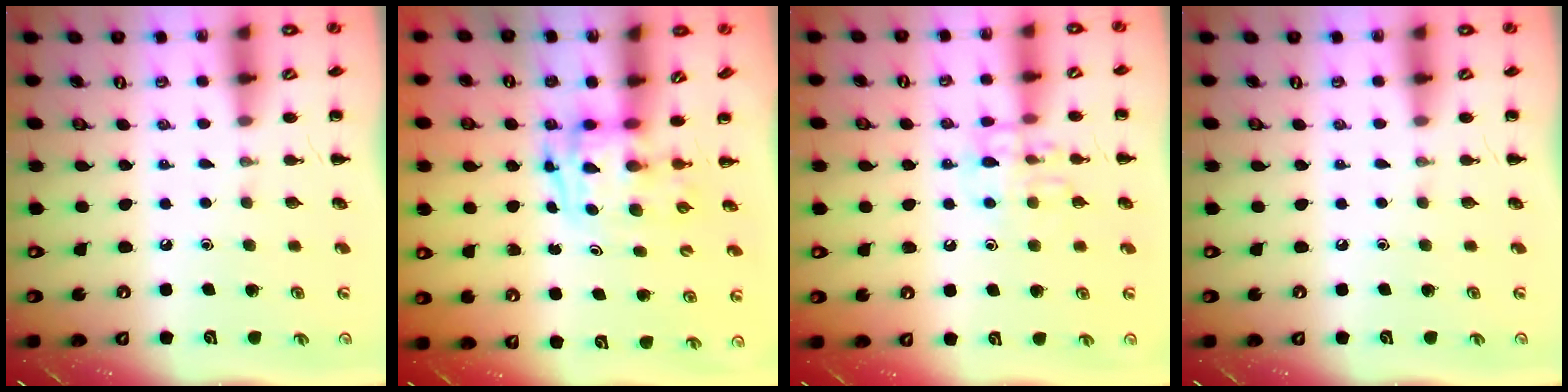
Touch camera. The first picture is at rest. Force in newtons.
{"total": 3.3, "press": 3.2, "slide": 0.6}
{"total": 10.0, "press": 10.0, "slide": 0.6}
{"total": 0.0}